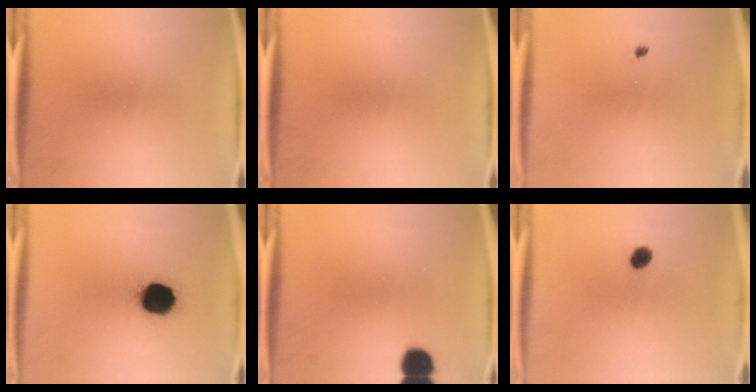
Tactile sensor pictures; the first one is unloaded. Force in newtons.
{"total": 0.0}
{"total": 0.6}
{"total": 13.3}
{"total": 6.4}
{"total": 2.9}